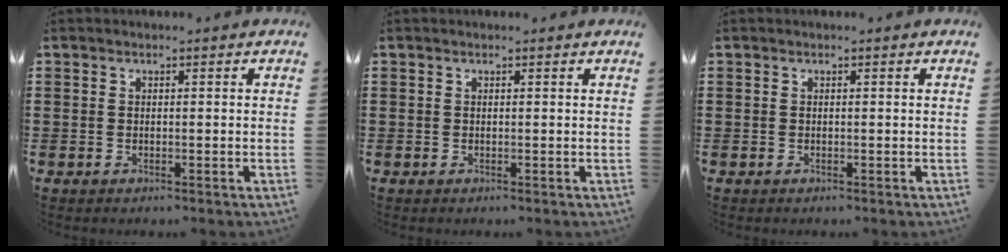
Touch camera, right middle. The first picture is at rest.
{"total": 0.0}
{"total": 0.0}